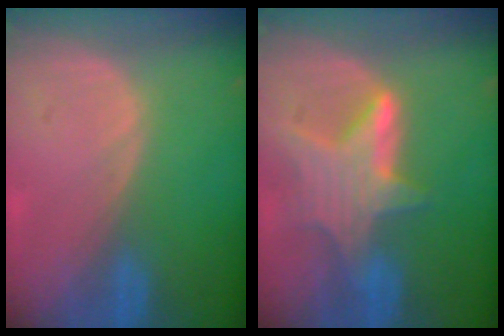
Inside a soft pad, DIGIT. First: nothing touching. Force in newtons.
{"total": 6.8, "press": 6.6, "slide": 1.6}